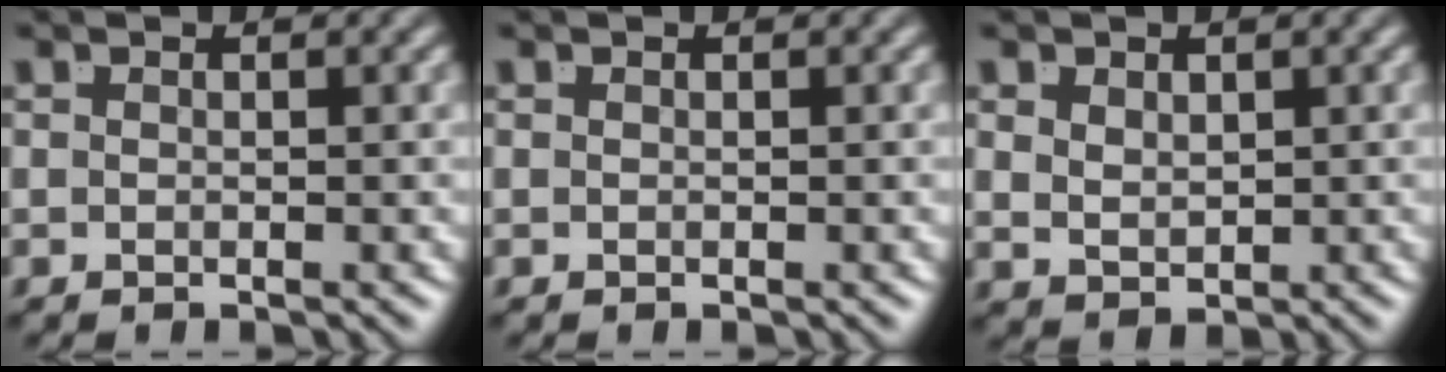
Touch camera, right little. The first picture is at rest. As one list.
[{"total": 0.0}, {"total": 2.3, "force": [0.7, 1.6, 1.6], "torque": [-0.037, -0.020, 0.031]}]